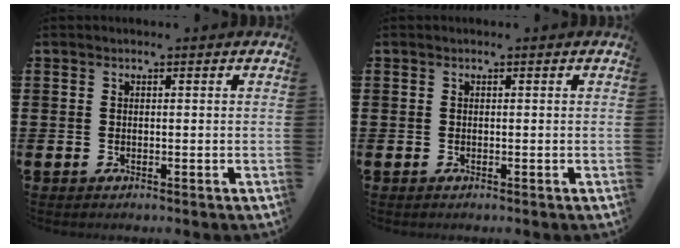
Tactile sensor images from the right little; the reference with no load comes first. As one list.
[{"total": 0.0}]